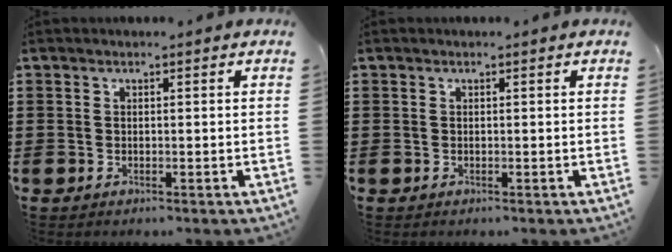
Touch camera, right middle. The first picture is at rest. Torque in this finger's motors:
{"motor_torque": [0.00, 0.00, 0.00, 0.00]}